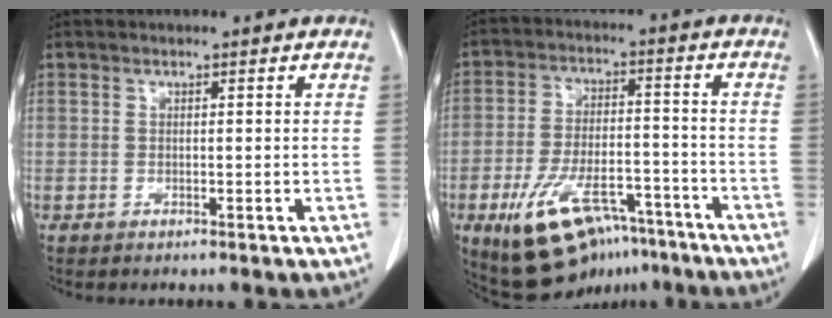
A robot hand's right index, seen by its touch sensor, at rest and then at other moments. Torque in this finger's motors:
{"motor_torque": [1.31, -0.82, 0.70, 0.16]}